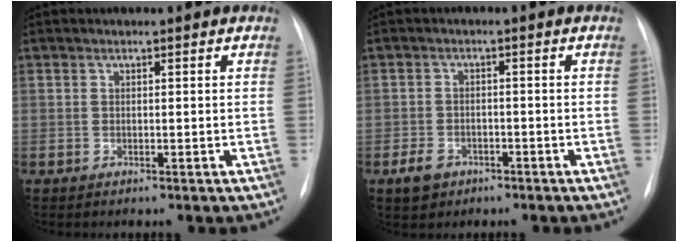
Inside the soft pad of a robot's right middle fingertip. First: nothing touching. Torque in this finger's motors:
{"motor_torque": [0.26, -0.22, 0.22, 0.04]}